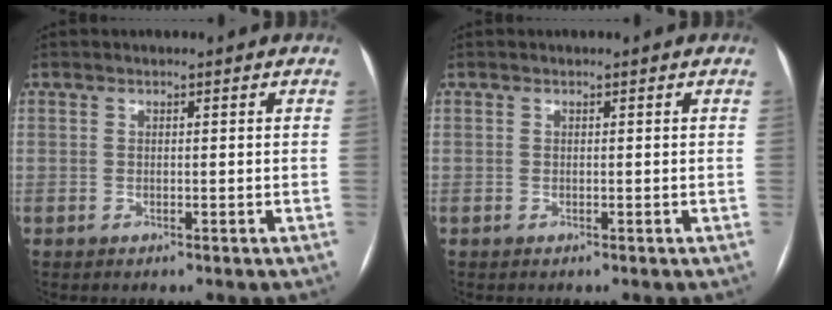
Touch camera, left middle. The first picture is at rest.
{"total": 0.0}